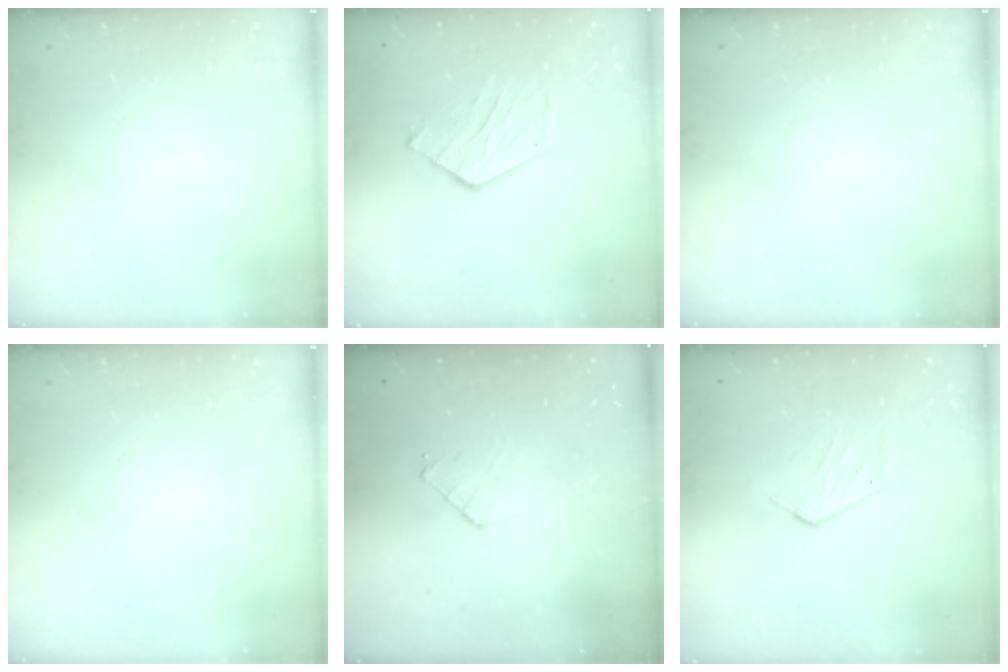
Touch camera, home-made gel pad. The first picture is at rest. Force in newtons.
{"total": 9.6, "press": 9.6, "slide": 0.7}
{"total": 0.0}
{"total": 0.0}
{"total": 6.7, "press": 6.7, "slide": 0.5}
{"total": 3.9, "press": 3.9, "slide": 0.2}